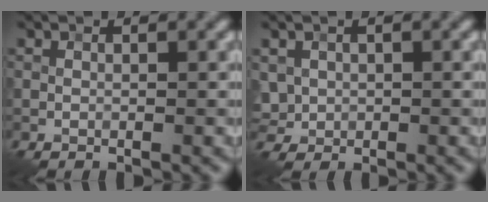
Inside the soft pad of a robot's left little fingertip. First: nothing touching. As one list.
[{"total": 2.2, "force": [0.5, 2.0, 0.8], "torque": [-0.019, -0.002, 0.013]}]